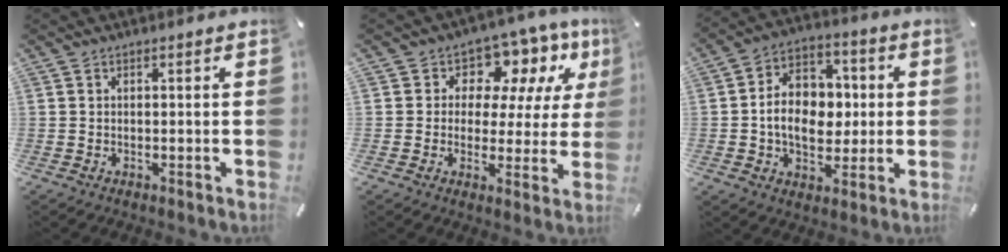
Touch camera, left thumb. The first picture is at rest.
{"total": 9.6, "force": [5.2, 6.9, 4.2], "torque": [-0.069, -0.040, 0.095]}
{"total": 12.5, "force": [-0.7, 9.9, 7.7], "torque": [-0.126, 0.018, -0.007]}